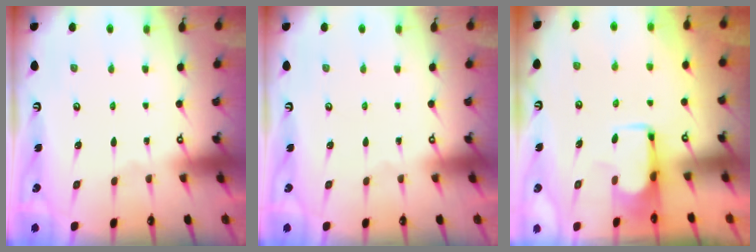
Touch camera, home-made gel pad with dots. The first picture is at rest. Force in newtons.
{"total": 0.0}
{"total": 3.3, "press": 3.2, "slide": 0.5}